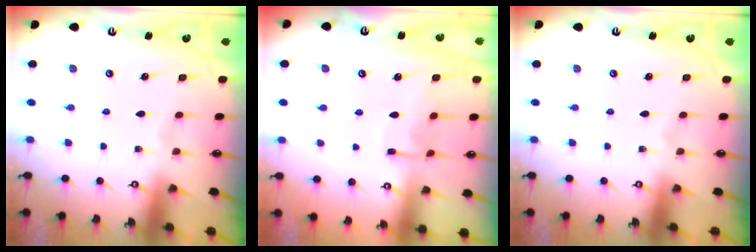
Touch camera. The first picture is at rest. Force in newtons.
{"total": 7.6, "press": 7.6, "slide": 0.4}
{"total": 0.0}